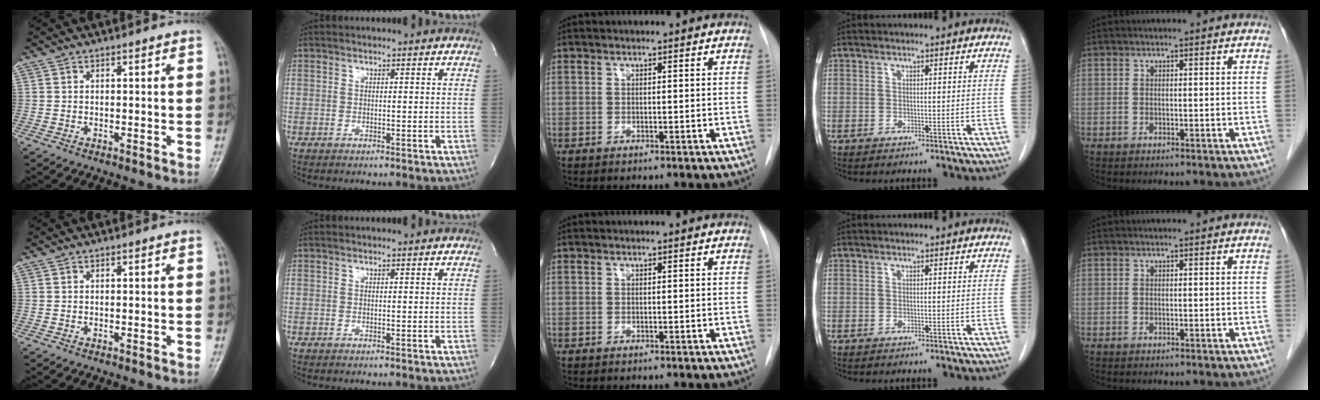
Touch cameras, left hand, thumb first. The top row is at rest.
{}